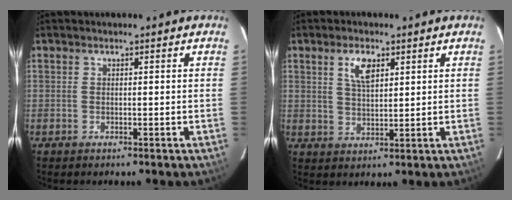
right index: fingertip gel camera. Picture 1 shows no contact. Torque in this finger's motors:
{"motor_torque": [0.09, 0.03, 0.13, 0.05]}